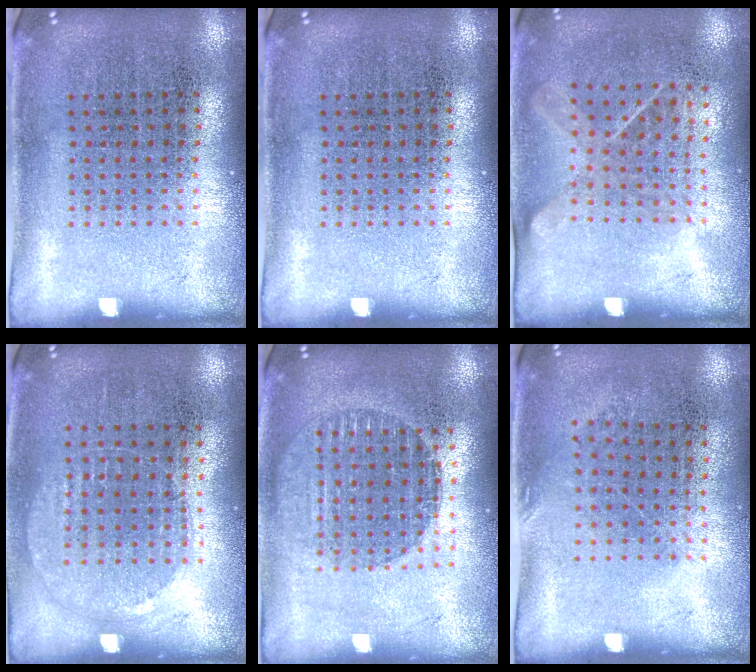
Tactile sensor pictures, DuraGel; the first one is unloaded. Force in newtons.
{"total": 0.0}
{"total": 1.3, "press": 1.0, "slide": 0.8}
{"total": 0.9, "press": 0.9, "slide": 0.3}
{"total": 1.5, "press": 1.3, "slide": 0.7}
{"total": 0.8, "press": 0.6, "slide": 0.5}